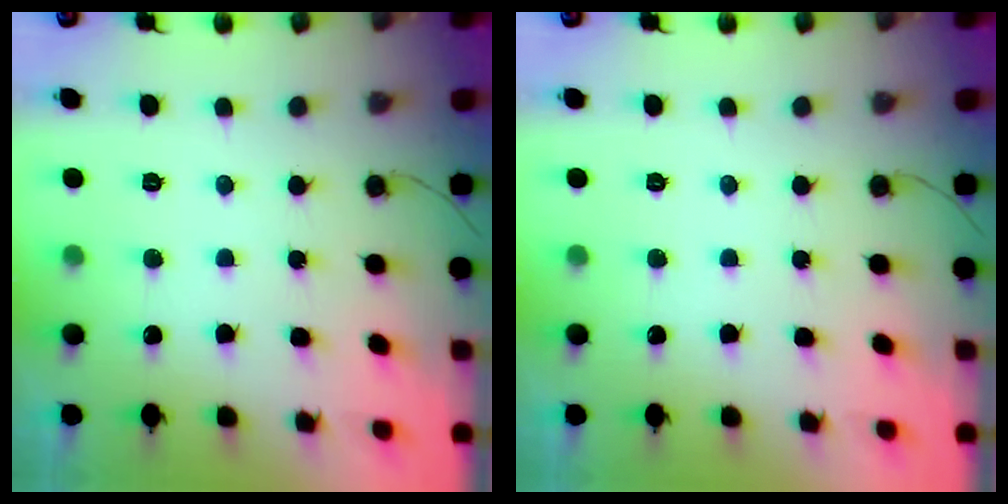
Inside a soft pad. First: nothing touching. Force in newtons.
{"total": 0.0}